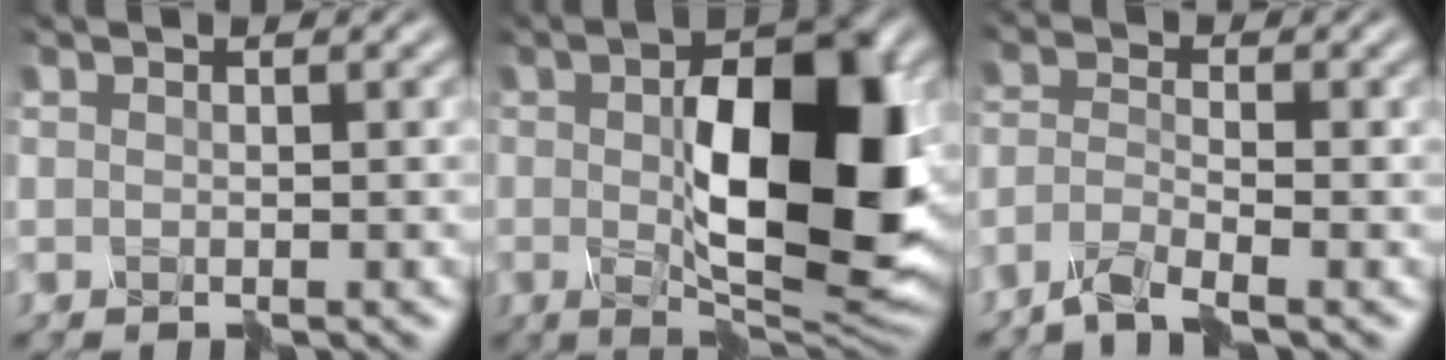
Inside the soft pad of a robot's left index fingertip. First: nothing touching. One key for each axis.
{"total": 11.6, "fx": 0.0, "fy": 4.6, "fz": 10.7, "tx": -0.160, "ty": 0.000, "tz": 0.000}
{"total": 3.4, "fx": -3.3, "fy": -0.5, "fz": 0.3, "tx": -0.028, "ty": -0.001, "tz": -0.074}